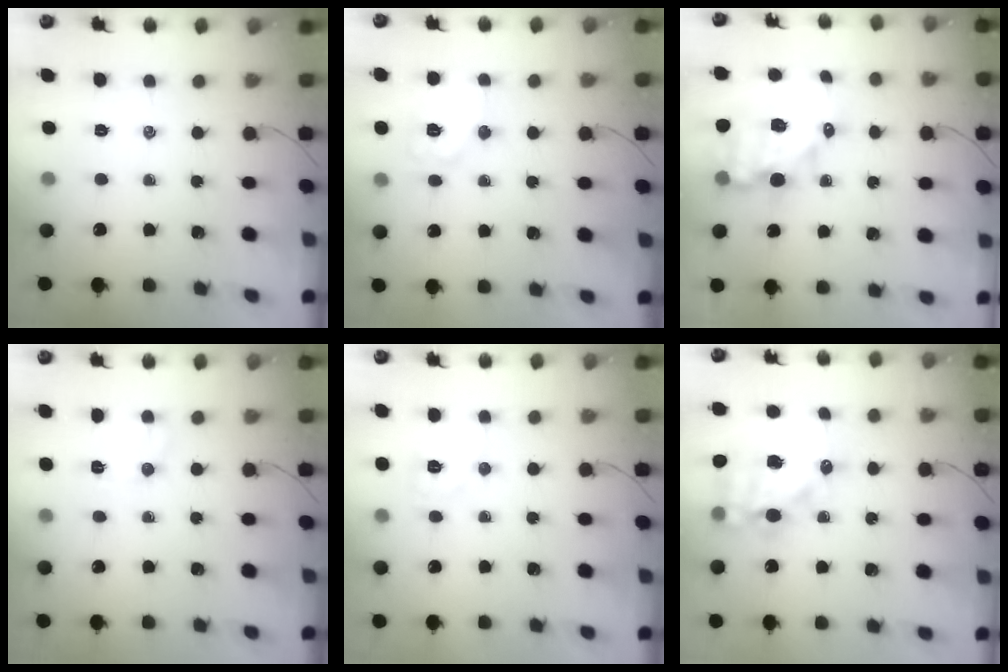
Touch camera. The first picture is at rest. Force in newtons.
{"total": 10.6, "press": 10.6, "slide": 0.6}
{"total": 12.0, "press": 11.7, "slide": 2.8}
{"total": 6.7, "press": 6.6, "slide": 1.5}
{"total": 7.4, "press": 7.3, "slide": 1.5}
{"total": 14.9, "press": 14.6, "slide": 3.0}